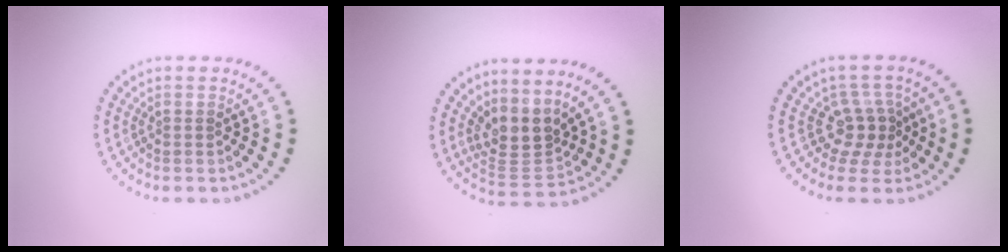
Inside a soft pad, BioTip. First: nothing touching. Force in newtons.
{"total": 3.6, "press": 2.7, "slide": 2.5}
{"total": 3.0, "press": 2.2, "slide": 2.1}